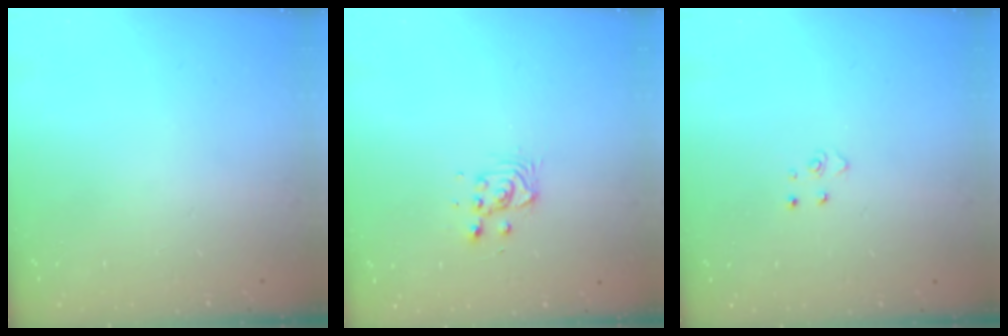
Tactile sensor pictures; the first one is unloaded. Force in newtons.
{"total": 3.4, "press": 3.4, "slide": 0.4}
{"total": 2.6, "press": 2.6, "slide": 0.3}